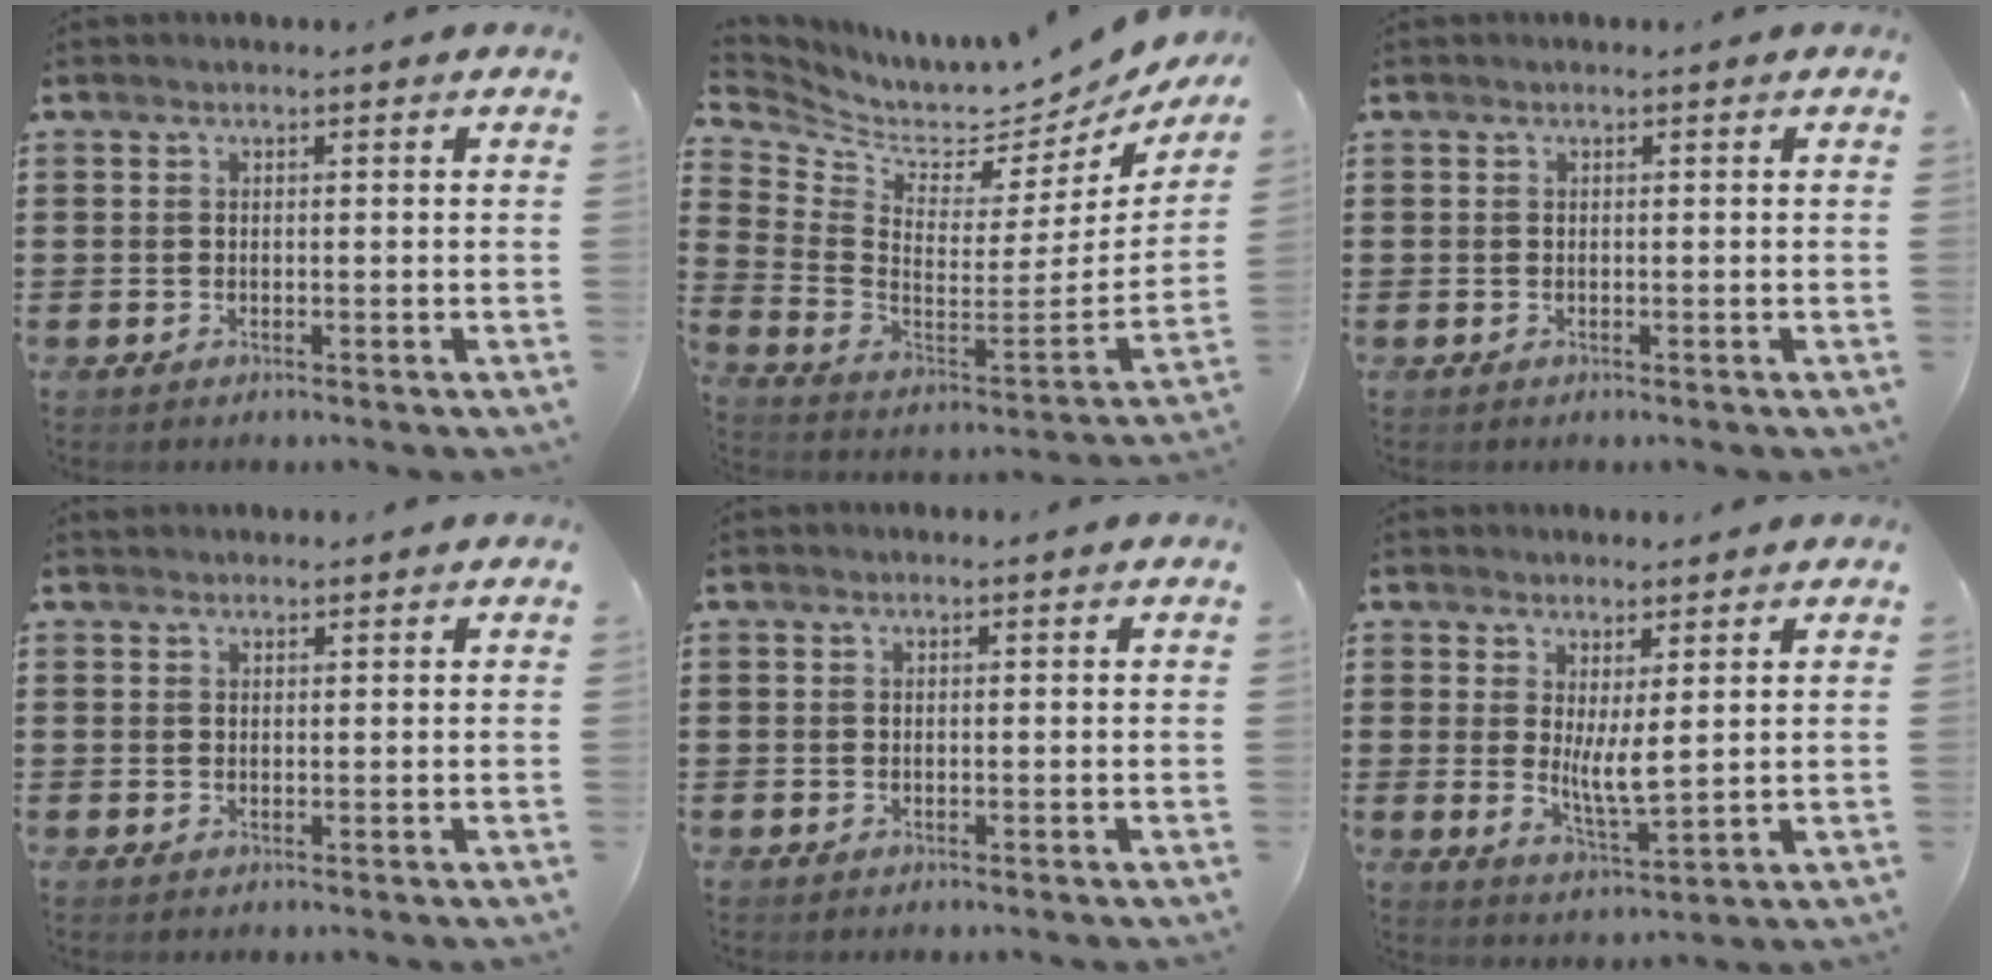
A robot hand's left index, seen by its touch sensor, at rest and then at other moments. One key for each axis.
{"total": 5.0, "fx": 4.3, "fy": 2.0, "fz": 1.5, "tx": -0.055, "ty": -0.060, "tz": 0.065}
{"total": 0.0}
{"total": 0.7, "fx": 0.7, "fy": 0.1, "fz": 0.1, "tx": -0.003, "ty": 0.001, "tz": 0.014}
{"total": 0.0}
{"total": 5.3, "fx": 1.8, "fy": 1.2, "fz": 4.9, "tx": -0.086, "ty": -0.013, "tz": 0.032}